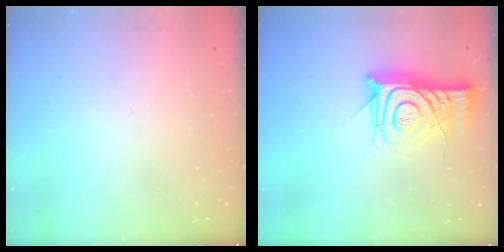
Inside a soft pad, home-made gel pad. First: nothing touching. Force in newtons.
{"total": 13.9, "press": 13.9, "slide": 1.2}